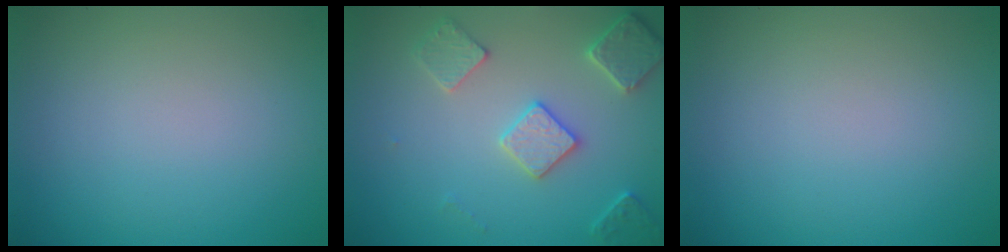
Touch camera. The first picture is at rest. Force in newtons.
{"total": 3.7, "press": 3.4, "slide": 1.4}
{"total": 0.0}